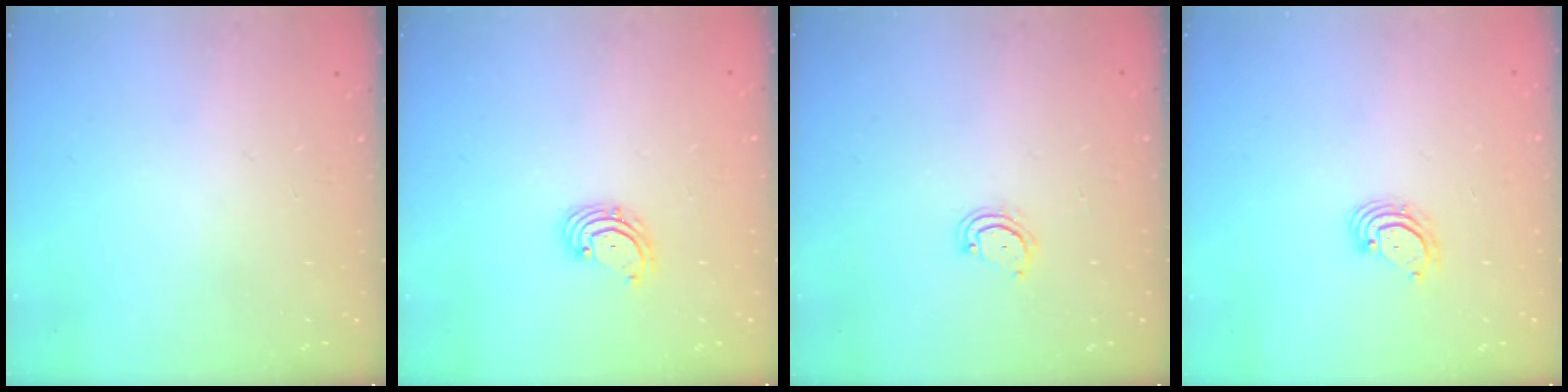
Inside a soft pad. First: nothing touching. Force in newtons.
{"total": 2.7, "press": 2.7, "slide": 0.6}
{"total": 3.9, "press": 3.9, "slide": 0.3}
{"total": 2.9, "press": 2.9, "slide": 0.1}